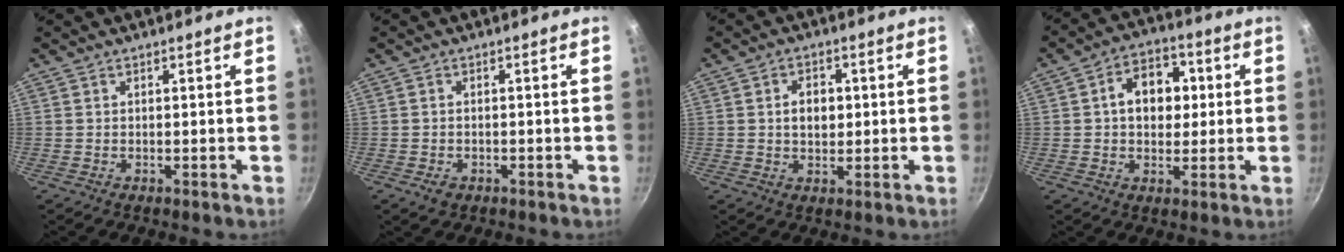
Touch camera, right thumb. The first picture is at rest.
{"total": 2.3, "force": [-1.1, 1.6, 1.2], "torque": [-0.023, 0.005, -0.015]}
{"total": 4.9, "force": [0.5, 3.6, 3.3], "torque": [-0.033, 0.004, 0.006]}
{"total": 10.3, "force": [1.4, 7.5, 6.8], "torque": [-0.062, 0.013, 0.011]}